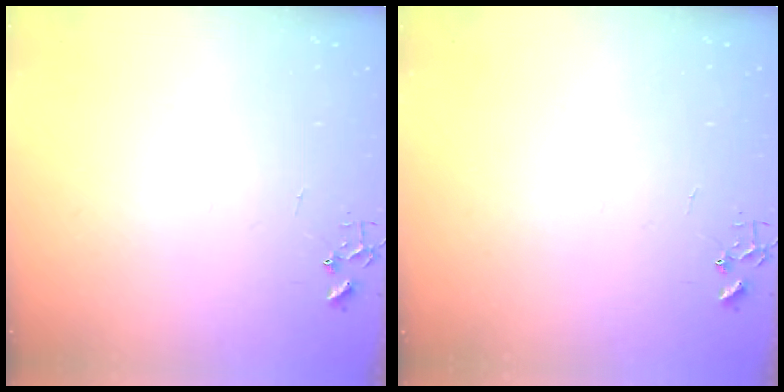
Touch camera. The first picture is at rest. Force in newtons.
{"total": 0.0}